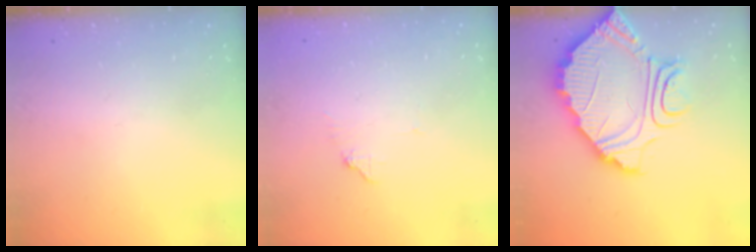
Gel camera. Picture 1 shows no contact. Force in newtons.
{"total": 5.9, "press": 5.9, "slide": 0.3}
{"total": 11.1, "press": 11.0, "slide": 0.9}